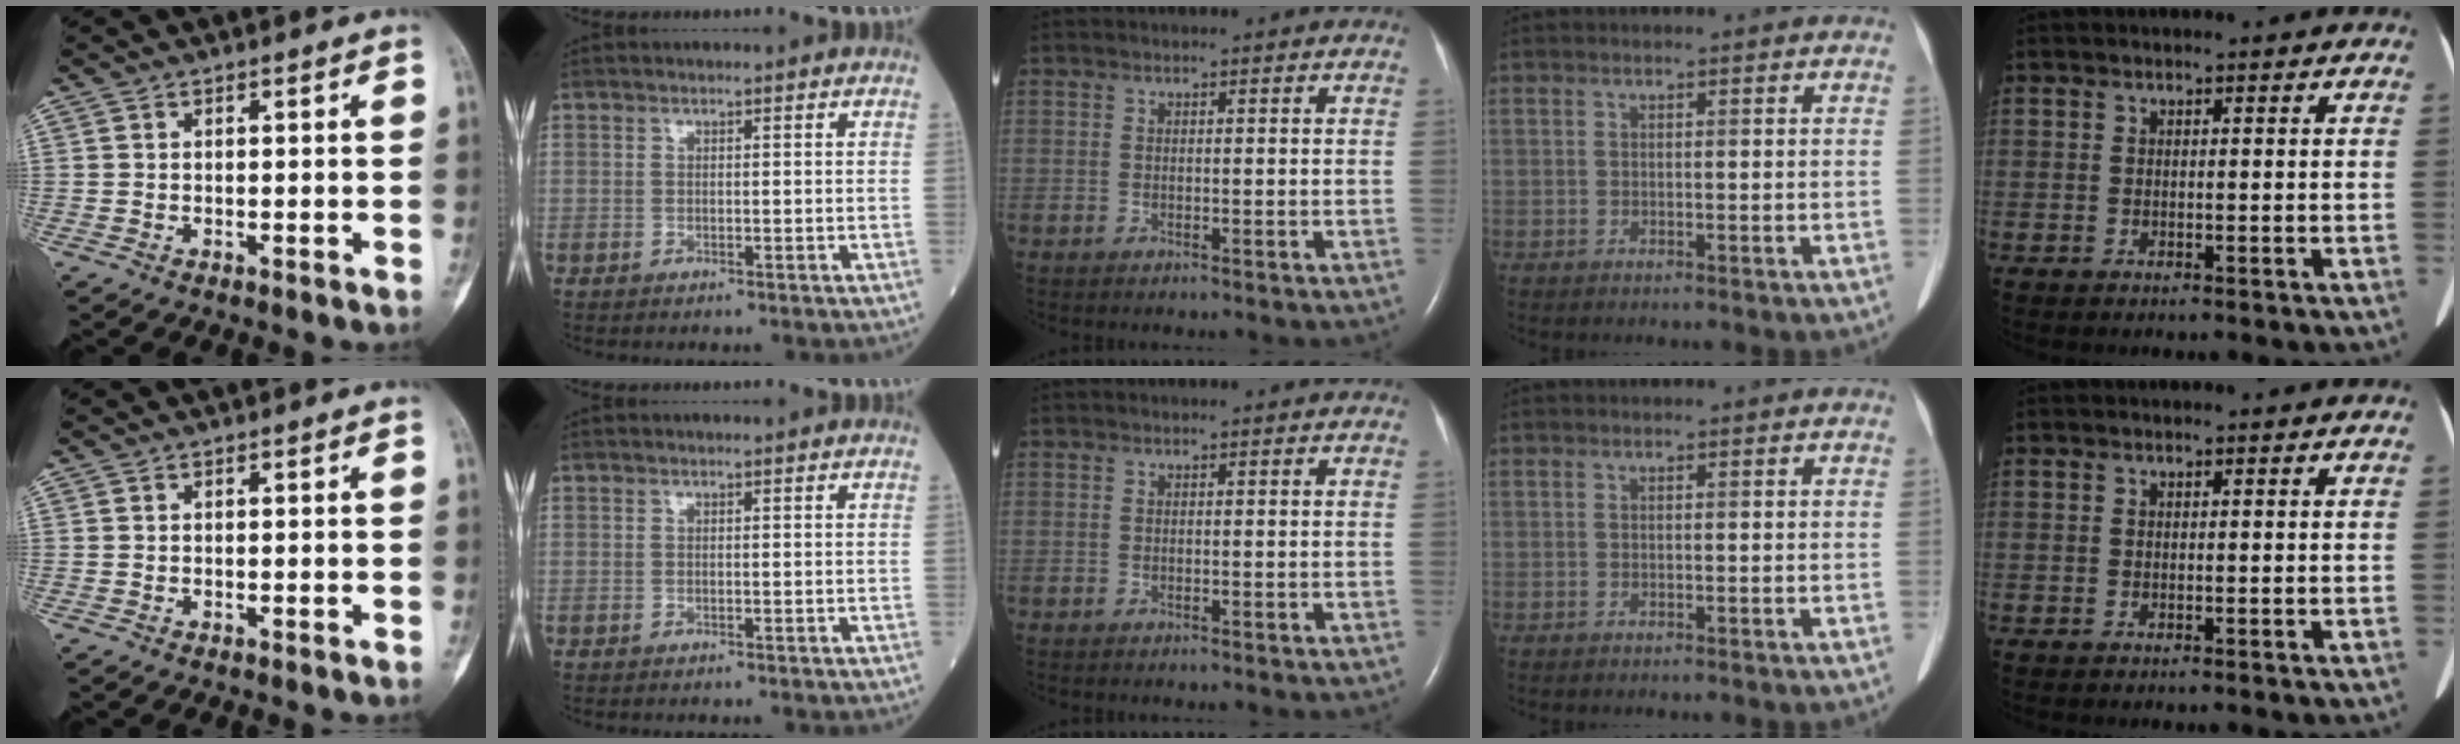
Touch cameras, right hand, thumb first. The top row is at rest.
{}